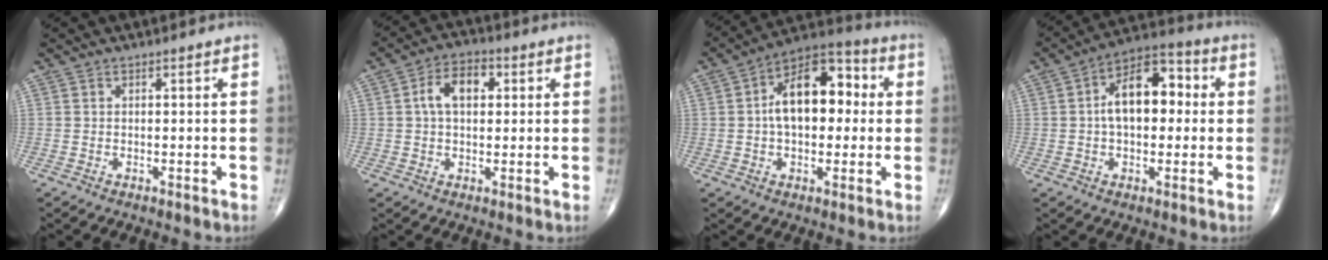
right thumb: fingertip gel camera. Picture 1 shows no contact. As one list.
[{"total": 7.4, "force": [1.5, 4.4, 5.7], "torque": [-0.091, 0.016, 0.020]}, {"total": 14.8, "force": [1.4, 8.6, 12.0], "torque": [-0.163, 0.033, 0.009]}, {"total": 12.7, "force": [1.1, 7.3, 10.3], "torque": [-0.143, 0.031, 0.006]}]